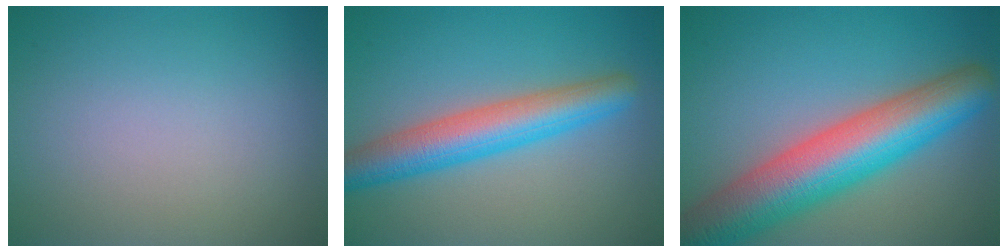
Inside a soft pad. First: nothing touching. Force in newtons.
{"total": 6.1, "press": 6.1, "slide": 0.2}
{"total": 10.9, "press": 10.9, "slide": 0.6}